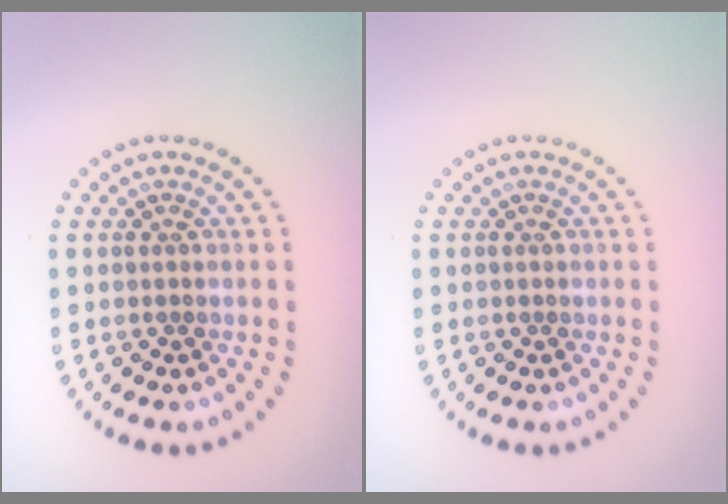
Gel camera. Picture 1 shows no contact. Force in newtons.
{"total": 0.0}